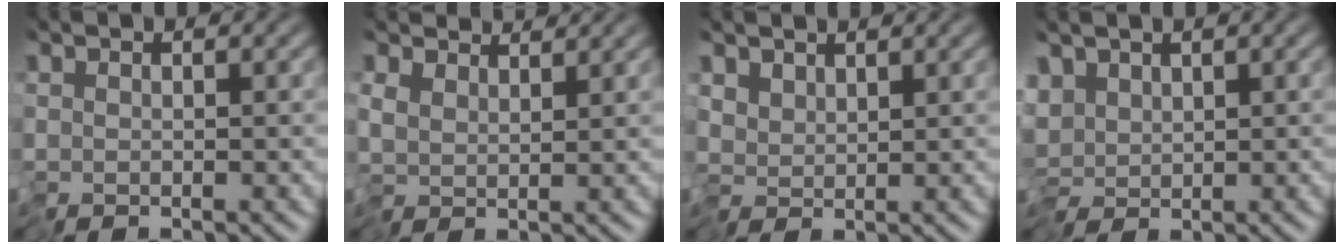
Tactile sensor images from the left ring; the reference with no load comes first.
{"total": 3.2, "force": [2.7, 1.1, 1.3], "torque": [-0.033, 0.006, 0.035]}
{"total": 1.3, "force": [0.5, 0.9, 0.7], "torque": [-0.010, 0.002, 0.006]}
{"total": 2.1, "force": [0.2, 1.2, 1.8], "torque": [-0.028, 0.006, -0.004]}